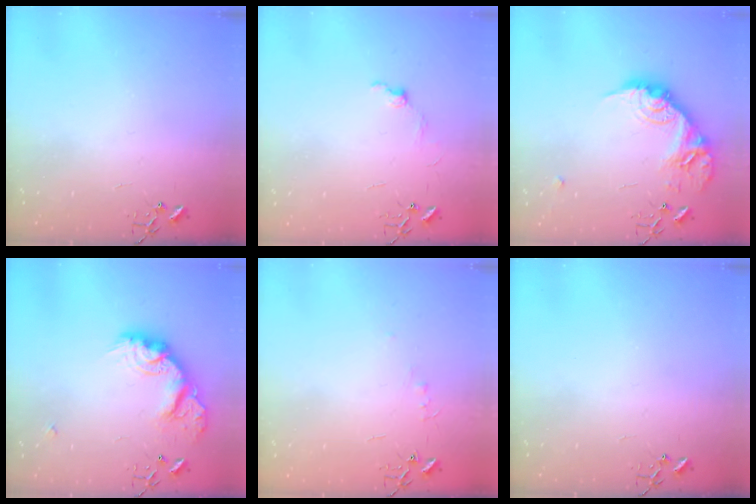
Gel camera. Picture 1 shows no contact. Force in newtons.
{"total": 5.9, "press": 5.9, "slide": 0.8}
{"total": 18.9, "press": 18.8, "slide": 1.2}
{"total": 21.0, "press": 20.9, "slide": 1.3}
{"total": 3.3, "press": 3.2, "slide": 0.5}
{"total": 0.0}